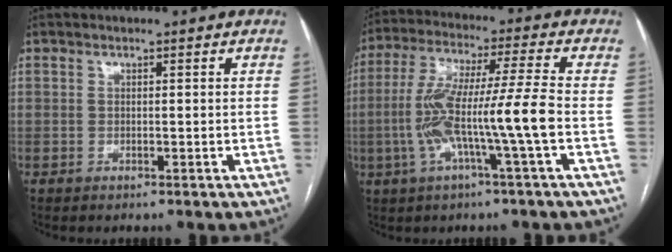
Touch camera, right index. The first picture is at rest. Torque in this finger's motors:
{"motor_torque": [1.92, -0.22, 1.02, 0.21]}